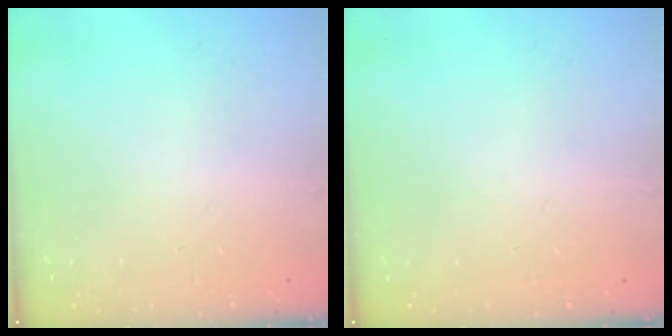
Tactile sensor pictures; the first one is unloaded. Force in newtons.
{"total": 0.0}